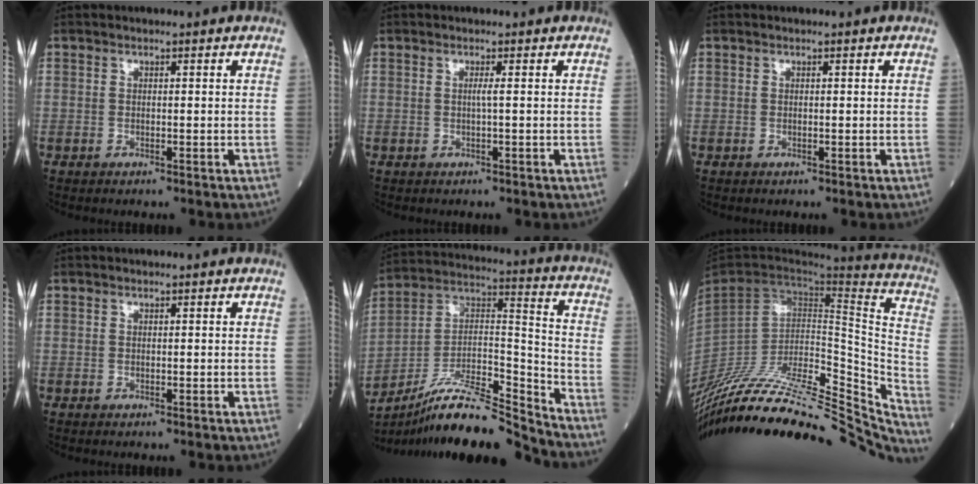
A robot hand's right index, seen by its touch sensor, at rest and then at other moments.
{"total": 0.8, "force": [0.0, -0.3, 0.8], "torque": [-0.012, 0.000, -0.003]}
{"total": 0.0}
{"total": 0.0}
{"total": 18.3, "force": [-16.0, 1.1, 8.8], "torque": [-0.160, 0.029, -0.285]}
{"total": 41.3, "force": [-35.9, 9.0, 18.3], "torque": [-0.245, -0.055, -0.506]}